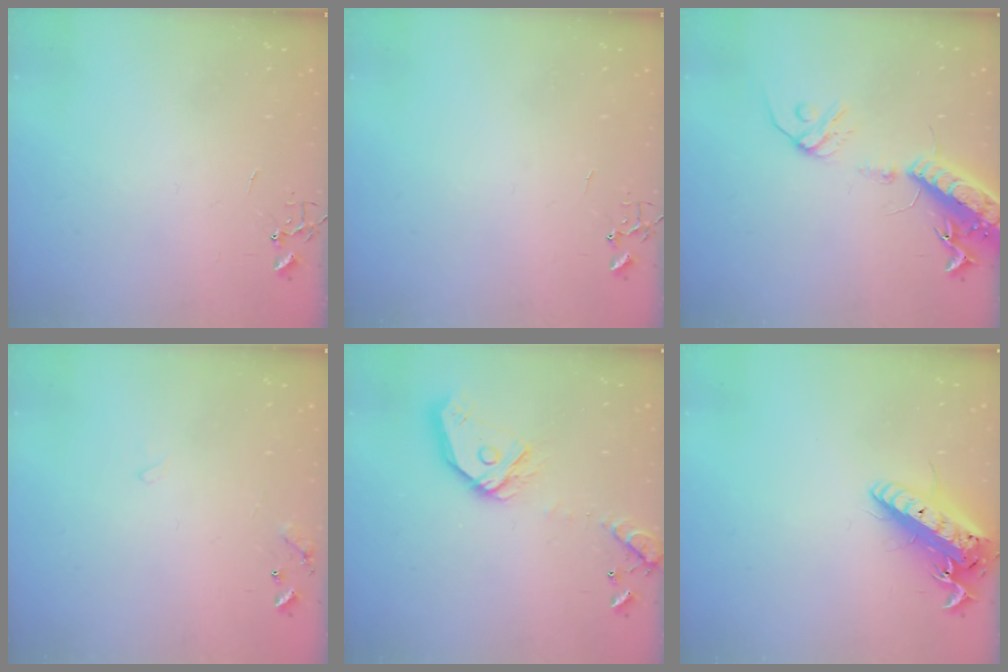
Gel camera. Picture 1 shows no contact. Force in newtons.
{"total": 0.0}
{"total": 16.6, "press": 16.1, "slide": 4.0}
{"total": 6.1, "press": 6.1, "slide": 0.5}
{"total": 15.9, "press": 15.7, "slide": 2.2}
{"total": 19.0, "press": 18.6, "slide": 3.8}